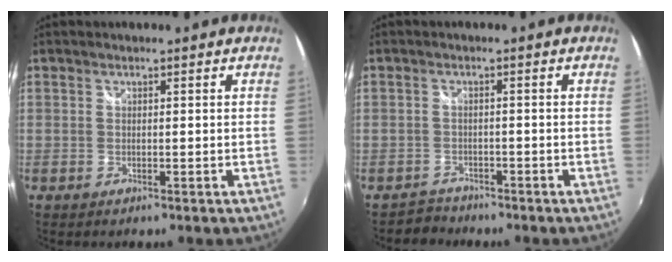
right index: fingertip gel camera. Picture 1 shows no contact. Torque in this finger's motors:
{"motor_torque": [-2.08, 0.01, -0.92, -0.21]}